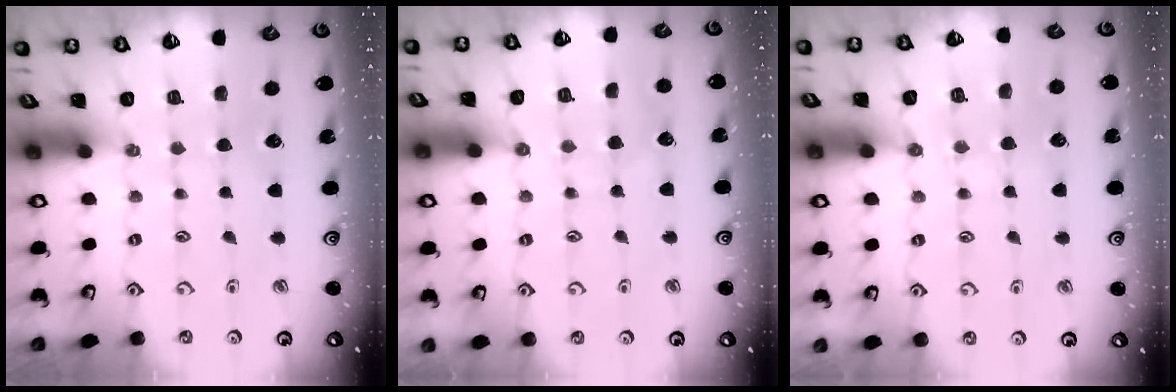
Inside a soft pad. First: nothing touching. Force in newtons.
{"total": 6.3, "press": 6.2, "slide": 0.6}
{"total": 6.6, "press": 6.6, "slide": 0.5}